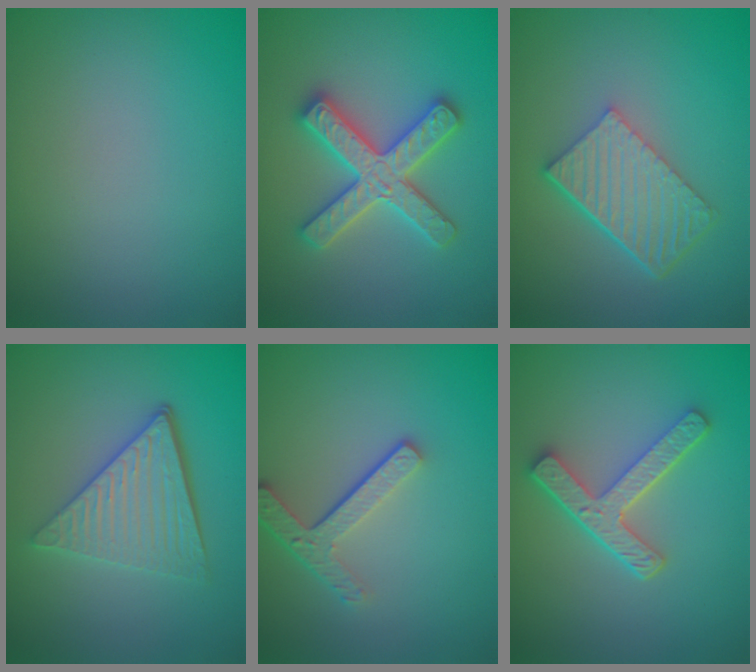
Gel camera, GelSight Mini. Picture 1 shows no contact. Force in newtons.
{"total": 4.9, "press": 4.9, "slide": 0.8}
{"total": 5.7, "press": 3.9, "slide": 4.2}
{"total": 5.7, "press": 3.9, "slide": 4.1}
{"total": 3.5, "press": 2.6, "slide": 2.3}
{"total": 4.4, "press": 3.4, "slide": 2.7}